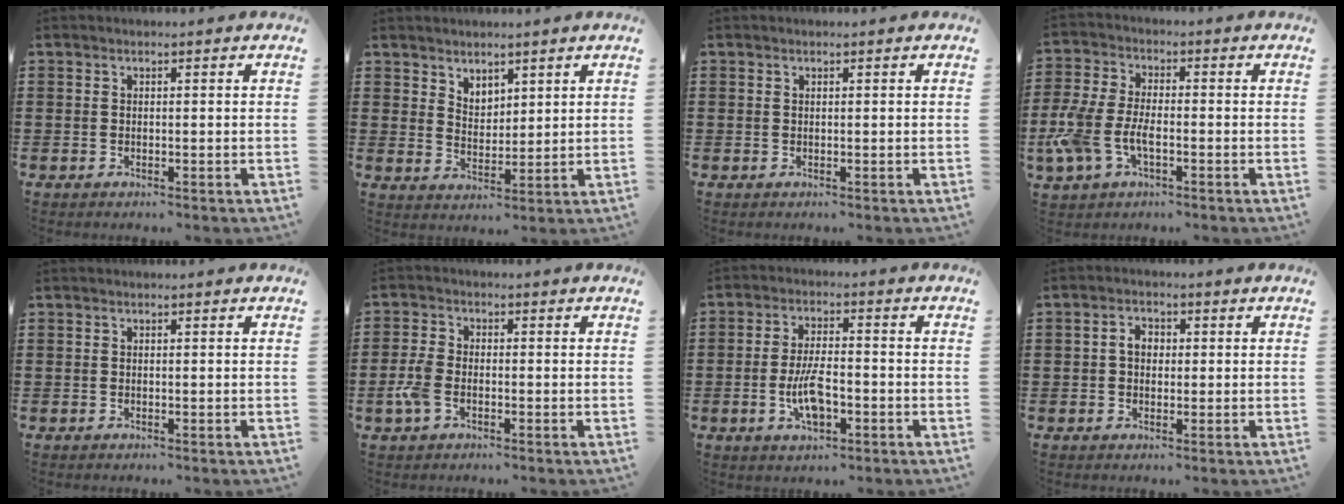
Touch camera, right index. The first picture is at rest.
{"total": 3.4, "force": [2.9, 1.6, -0.2], "torque": [-0.005, -0.002, 0.056]}
{"total": 0.0}
{"total": 6.8, "force": [-2.5, 3.5, 5.3], "torque": [-0.147, -0.010, -0.057]}
{"total": 0.0}
{"total": 4.1, "force": [-1.7, 2.2, 3.1], "torque": [-0.081, -0.004, -0.037]}
{"total": 7.0, "force": [-2.0, 2.8, 6.1], "torque": [-0.129, 0.000, -0.041]}
{"total": 2.6, "force": [0.1, 1.9, 1.8], "torque": [-0.038, 0.010, -0.001]}